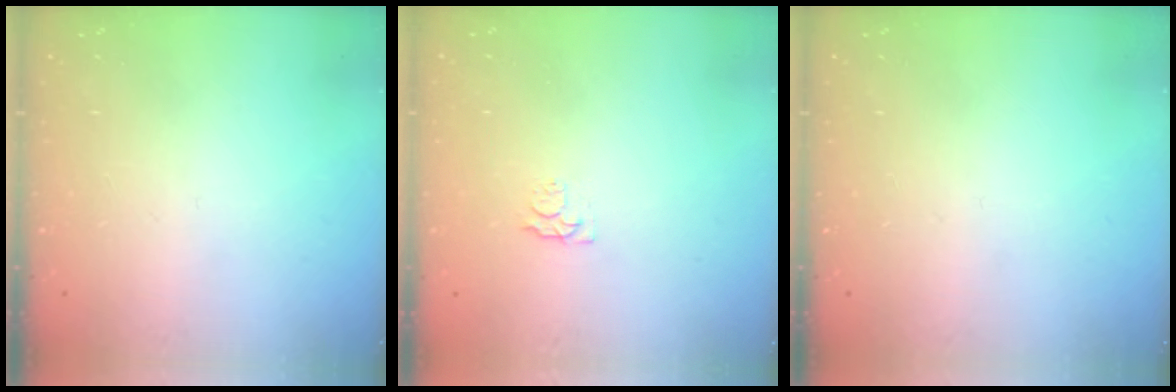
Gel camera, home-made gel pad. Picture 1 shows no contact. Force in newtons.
{"total": 2.7, "press": 2.7, "slide": 0.5}
{"total": 0.0}